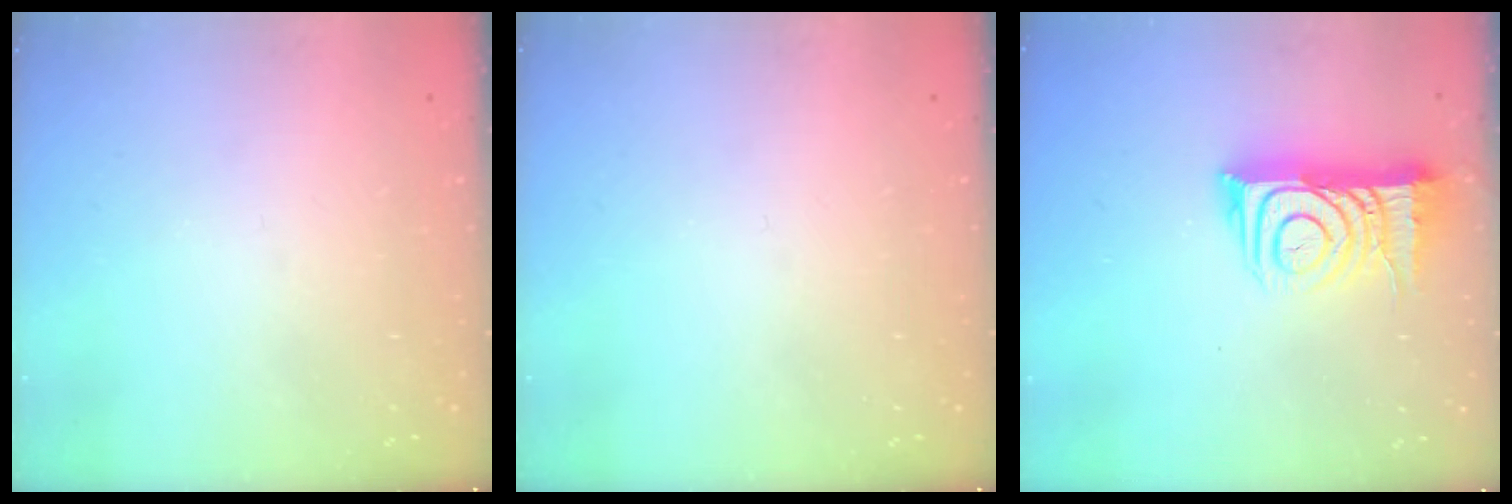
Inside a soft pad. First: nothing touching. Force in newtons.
{"total": 0.0}
{"total": 12.8, "press": 12.7, "slide": 1.2}